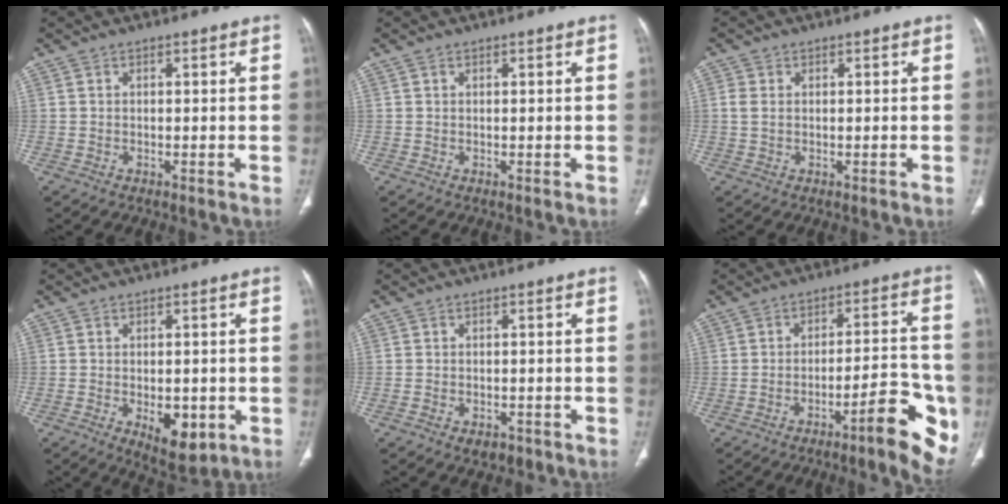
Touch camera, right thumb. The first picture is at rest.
{"total": 0.0}
{"total": 1.8, "force": [0.2, 1.3, 1.3], "torque": [-0.030, 0.003, 0.005]}
{"total": 7.7, "force": [-2.4, 4.0, 6.1], "torque": [-0.070, 0.001, -0.021]}
{"total": 2.9, "force": [-1.9, 1.8, 1.3], "torque": [-0.013, 0.014, -0.020]}
{"total": 13.6, "force": [-5.9, 3.1, 11.8], "torque": [-0.128, 0.029, -0.078]}